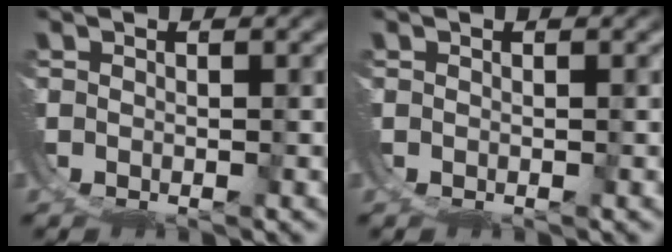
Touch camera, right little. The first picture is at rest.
{"total": 0.0}